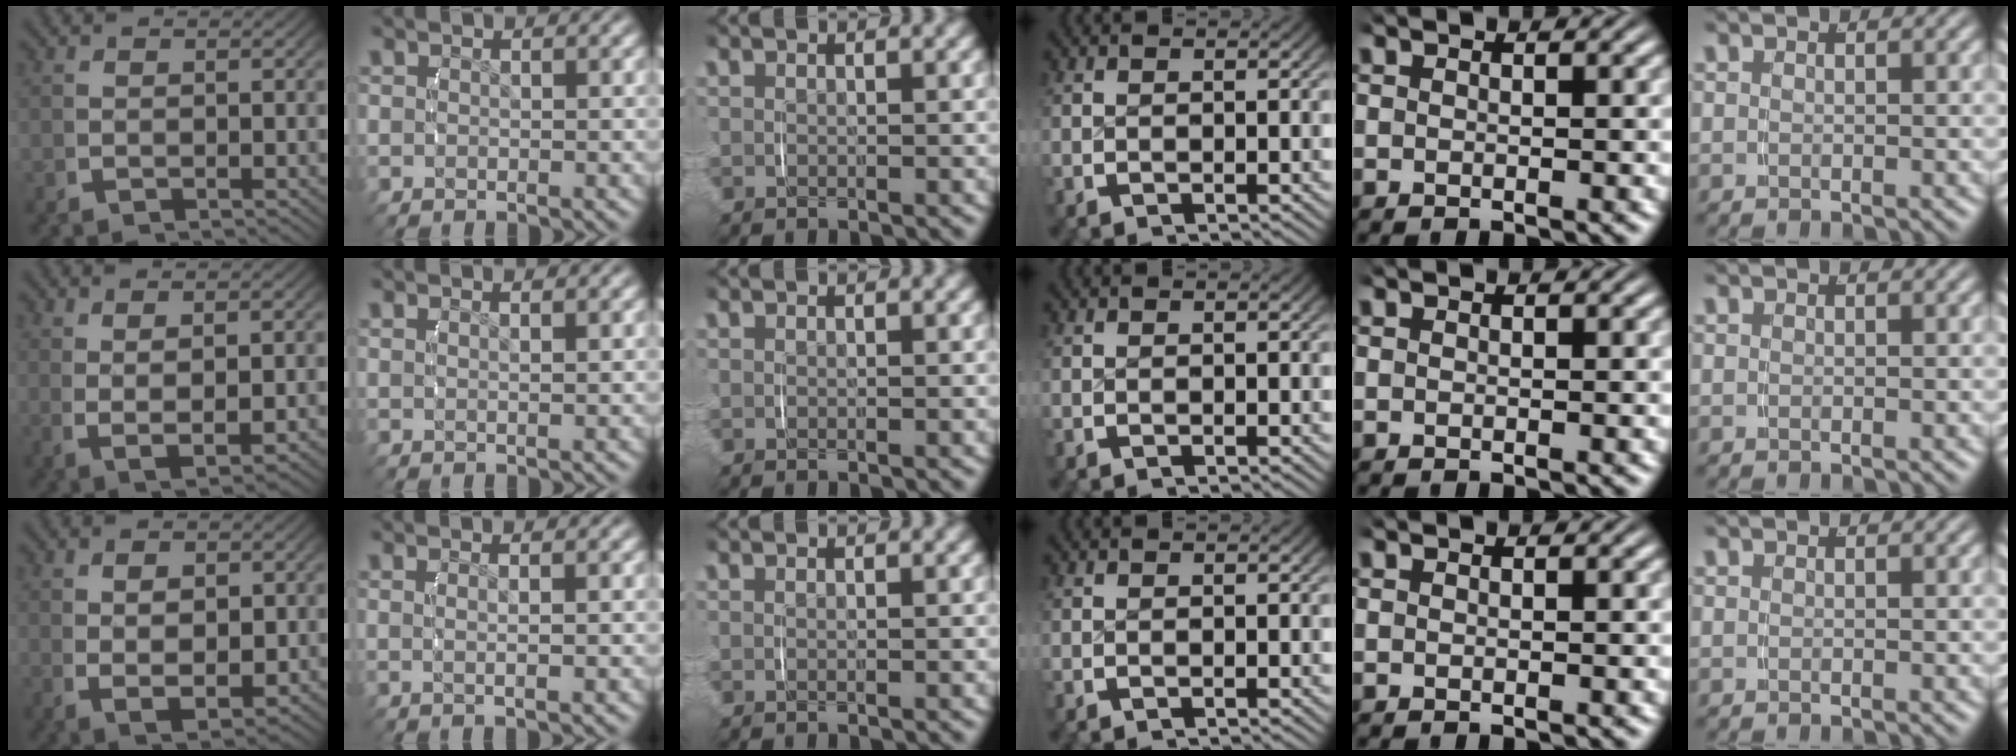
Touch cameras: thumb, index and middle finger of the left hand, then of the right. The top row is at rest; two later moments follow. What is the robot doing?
{"motion": "lift_and_place", "object": "scarf"}